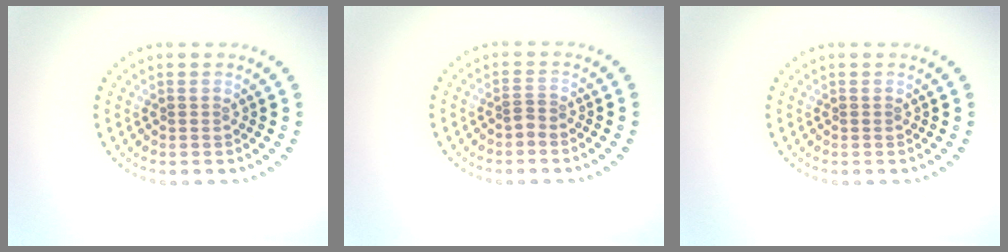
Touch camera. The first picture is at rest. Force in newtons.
{"total": 0.9, "press": 0.5, "slide": 0.7}
{"total": 0.0}